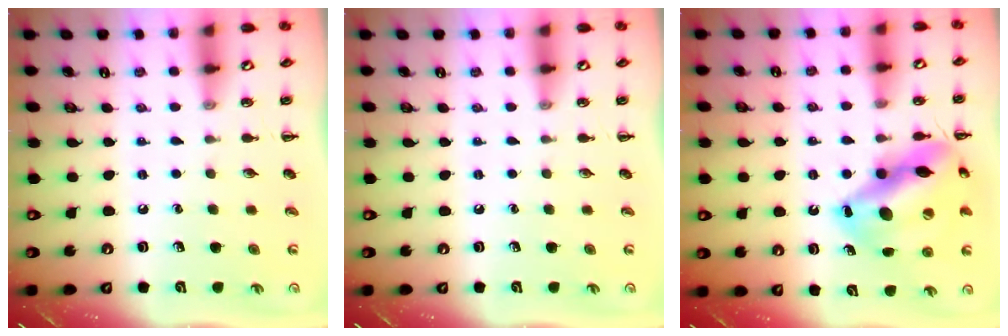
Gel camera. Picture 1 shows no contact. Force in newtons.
{"total": 0.0}
{"total": 17.6, "press": 17.5, "slide": 2.3}